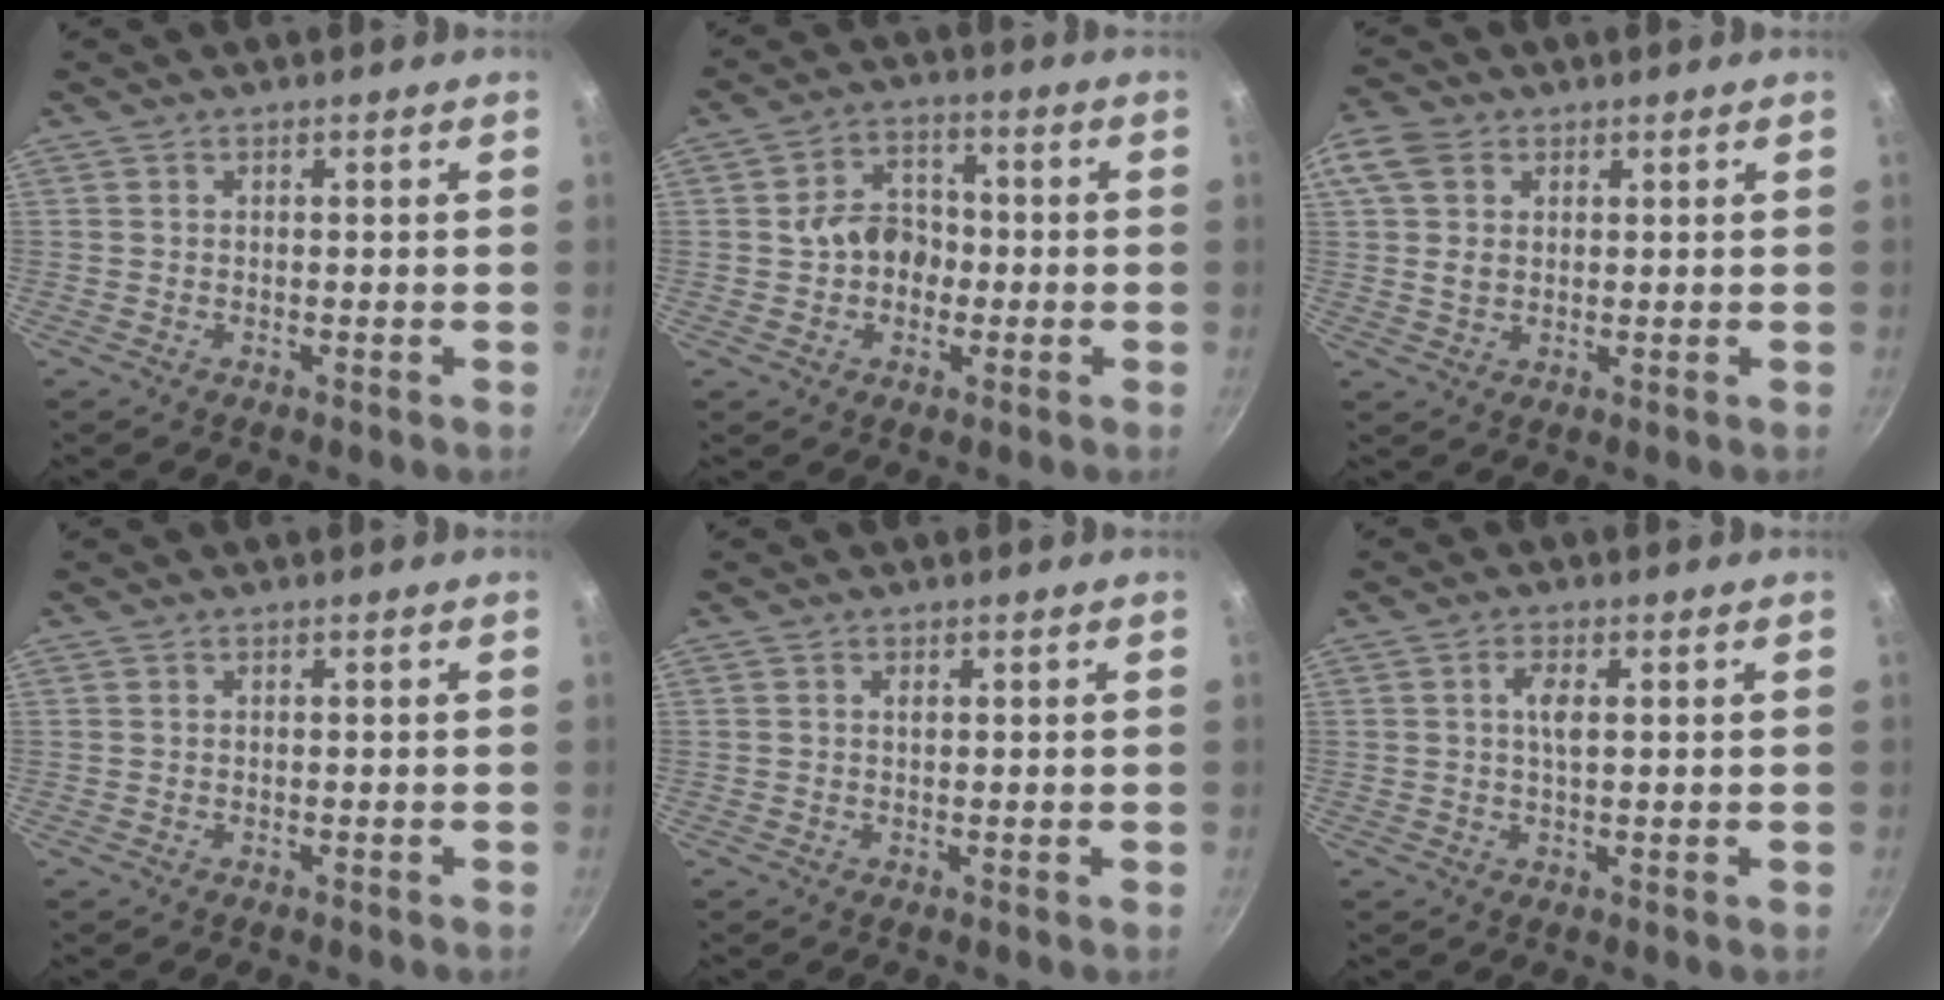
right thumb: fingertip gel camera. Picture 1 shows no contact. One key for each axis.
{"total": 8.1, "fx": -0.8, "fy": 6.4, "fz": 4.9, "tx": -0.046, "ty": 0.021, "tz": -0.020}
{"total": 6.8, "fx": 2.1, "fy": 5.0, "fz": 4.0, "tx": -0.069, "ty": -0.003, "tz": 0.031}
{"total": 0.0}
{"total": 0.6, "fx": 0.3, "fy": 0.3, "fz": 0.5, "tx": -0.008, "ty": -0.001, "tz": 0.003}
{"total": 3.3, "fx": 0.8, "fy": 1.3, "fz": 3.0, "tx": -0.054, "ty": 0.003, "tz": 0.013}